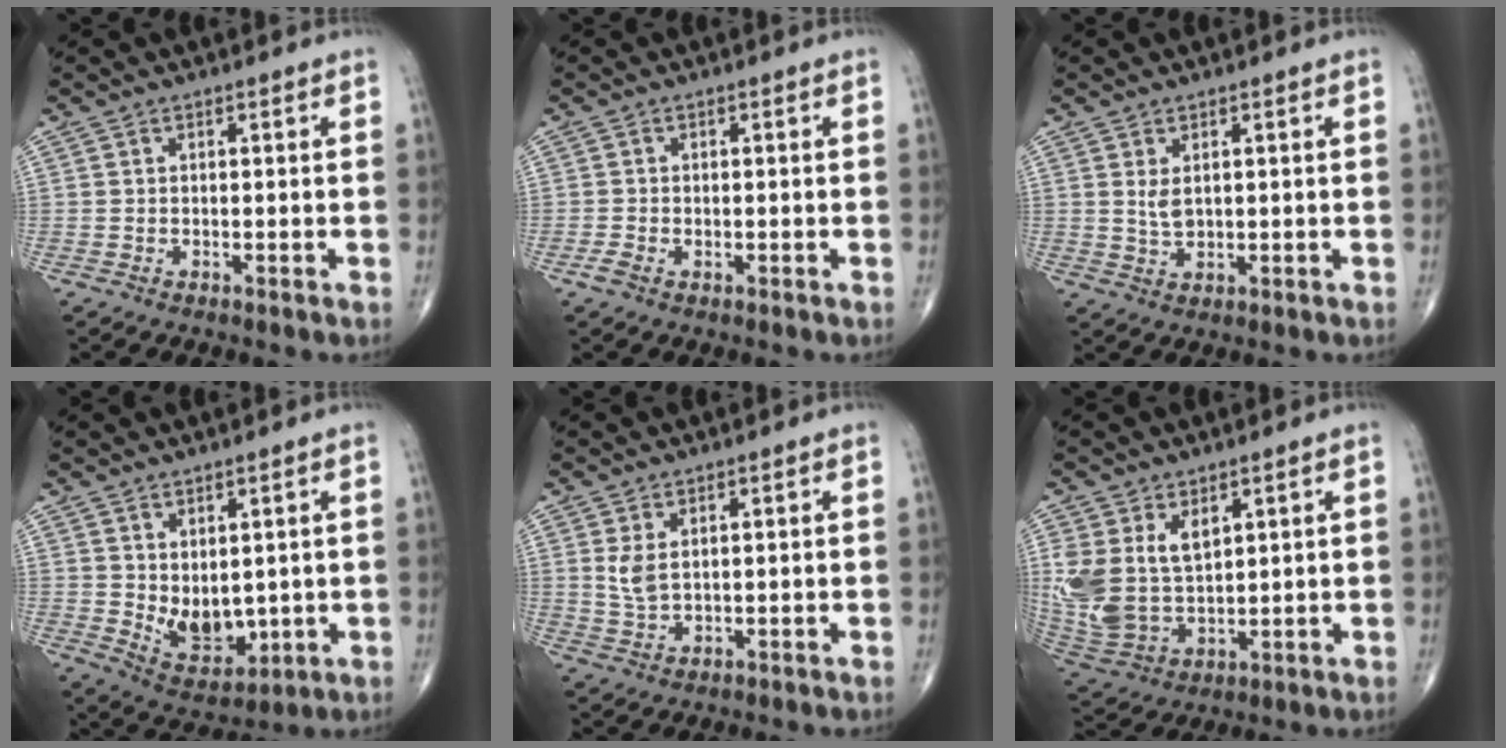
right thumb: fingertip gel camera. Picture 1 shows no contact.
{"total": 1.6, "force": [-0.7, 1.0, 1.1], "torque": [-0.027, 0.002, -0.014]}
{"total": 2.7, "force": [0.8, 1.5, 2.1], "torque": [-0.036, -0.008, 0.021]}
{"total": 8.0, "force": [0.6, 5.0, 6.3], "torque": [-0.070, -0.020, 0.037]}
{"total": 3.4, "force": [1.2, 1.7, 2.7], "torque": [-0.056, -0.007, 0.034]}
{"total": 12.9, "force": [4.5, 8.0, 9.0], "torque": [-0.185, -0.020, 0.109]}